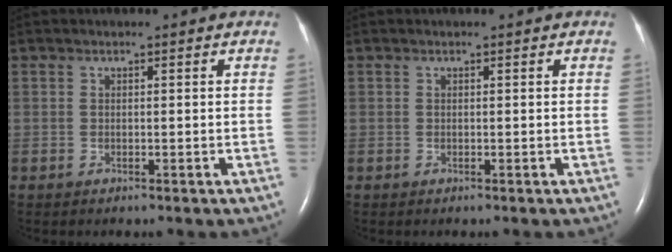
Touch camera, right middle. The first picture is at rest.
{"total": 0.0}